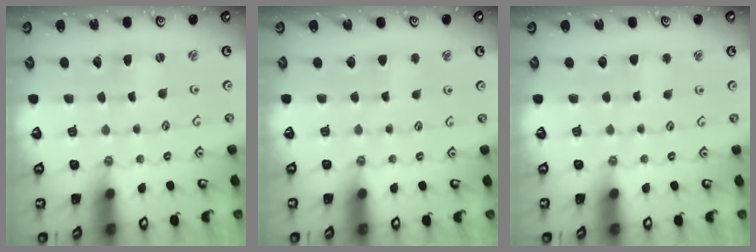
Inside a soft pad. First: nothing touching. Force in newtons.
{"total": 2.2, "press": 2.2, "slide": 0.2}
{"total": 2.6, "press": 2.6, "slide": 0.3}